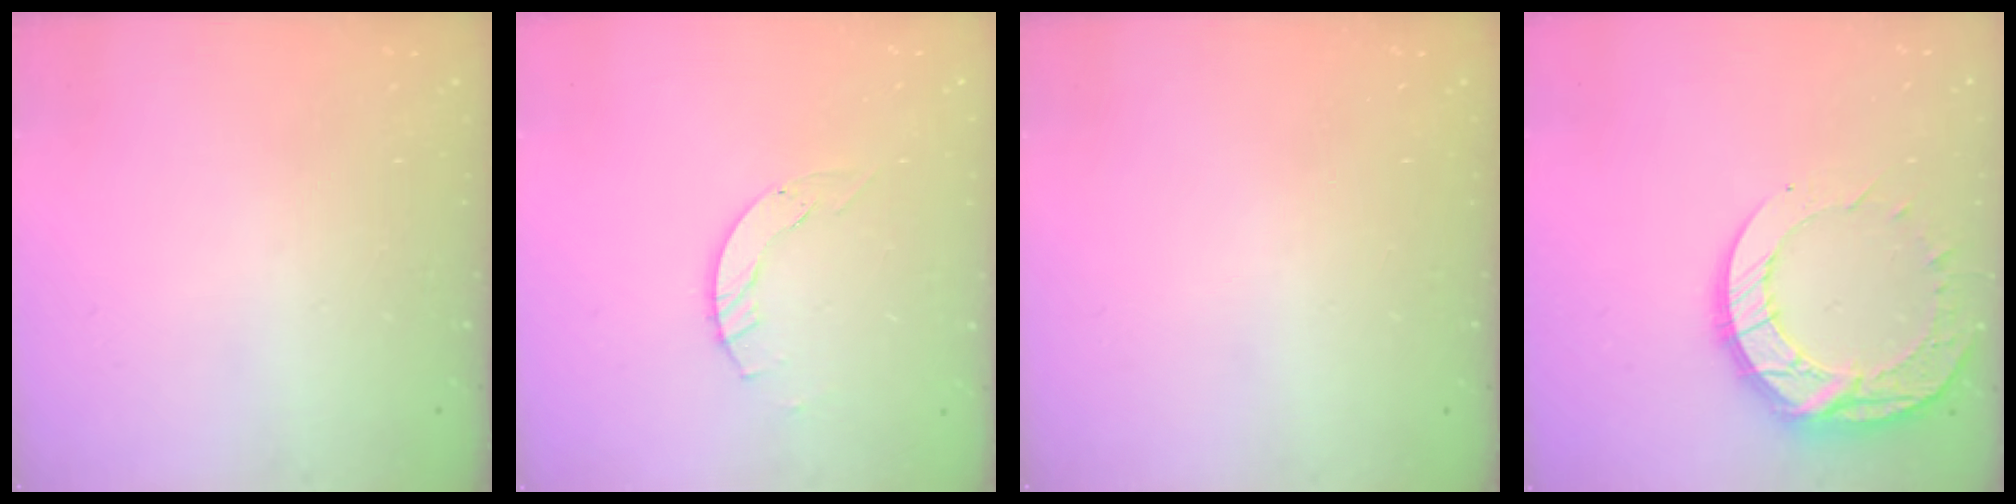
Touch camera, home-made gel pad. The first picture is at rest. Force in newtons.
{"total": 4.5, "press": 4.5, "slide": 0.5}
{"total": 0.0}
{"total": 15.6, "press": 15.6, "slide": 1.2}